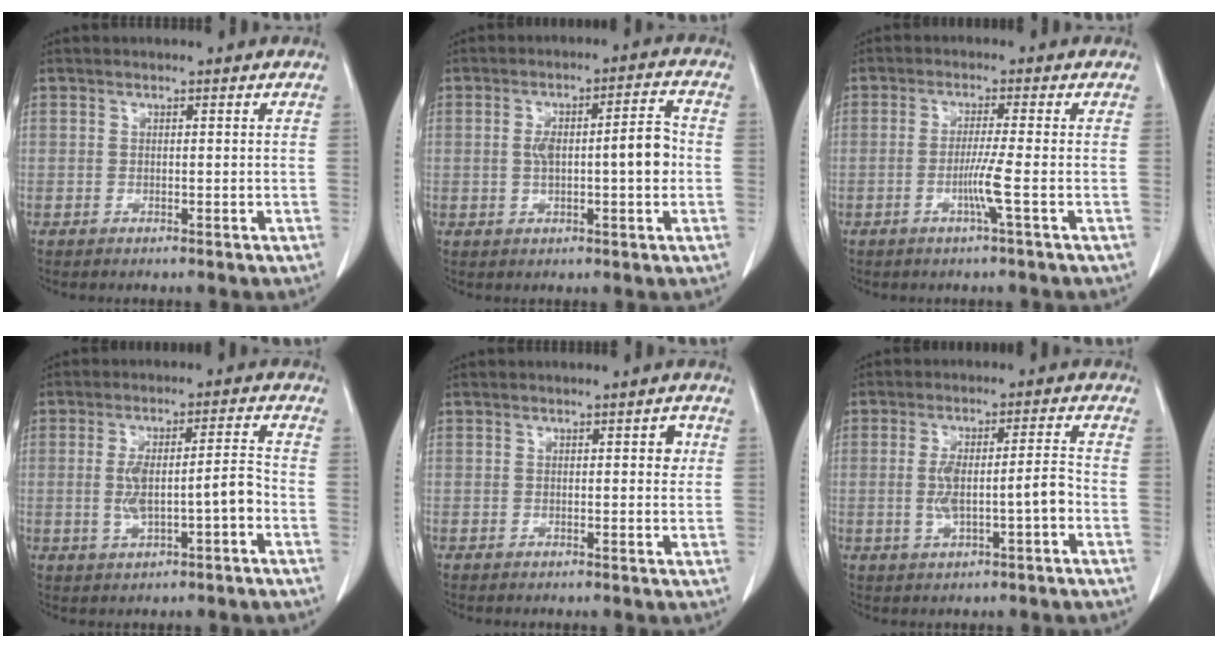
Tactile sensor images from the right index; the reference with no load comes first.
{"total": 8.3, "force": [-0.3, 1.8, 8.1], "torque": [-0.133, 0.023, -0.002]}
{"total": 4.0, "force": [-1.3, -1.1, 3.6], "torque": [-0.071, -0.008, -0.028]}
{"total": 7.7, "force": [-1.6, 1.5, 7.4], "torque": [-0.133, 0.019, -0.022]}
{"total": 1.9, "force": [0.5, 0.8, 1.7], "torque": [-0.016, 0.003, 0.005]}
{"total": 7.2, "force": [-1.5, 1.2, 6.9], "torque": [-0.130, 0.016, -0.021]}